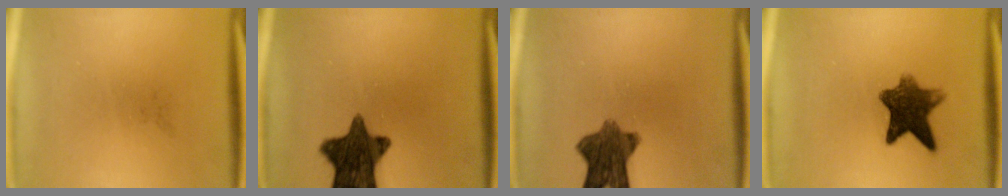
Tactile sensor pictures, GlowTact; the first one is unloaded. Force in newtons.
{"total": 12.6}
{"total": 8.6}
{"total": 8.7}